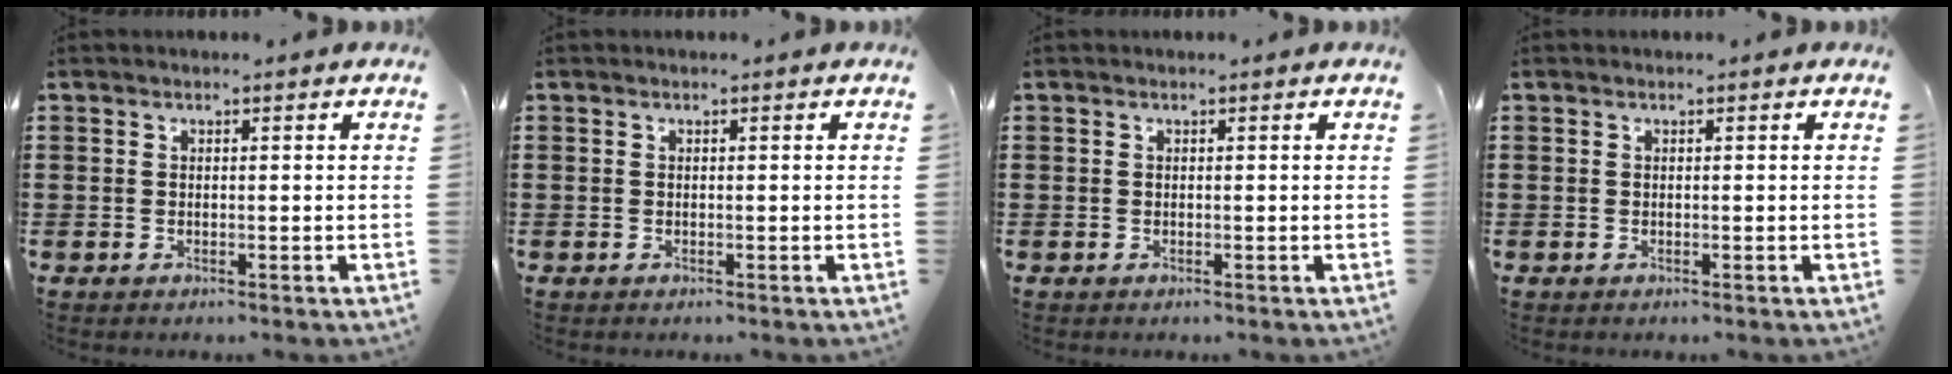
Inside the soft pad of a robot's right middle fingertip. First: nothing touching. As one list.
[{"total": 0.0}, {"total": 0.0}, {"total": 0.0}]